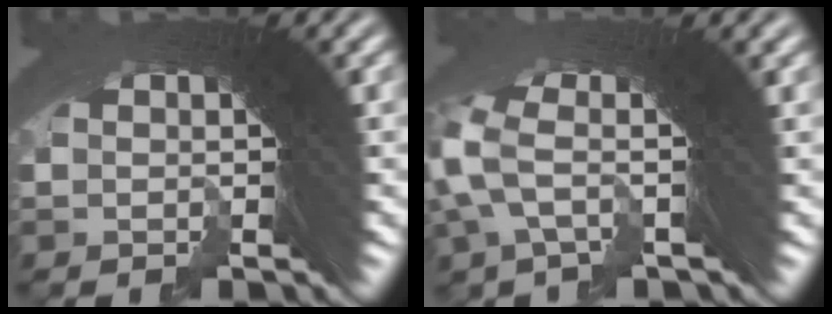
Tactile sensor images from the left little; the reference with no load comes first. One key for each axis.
{"total": 3.0, "fx": 1.0, "fy": 1.0, "fz": 2.7, "tx": -0.065, "ty": 0.006, "tz": 0.015}